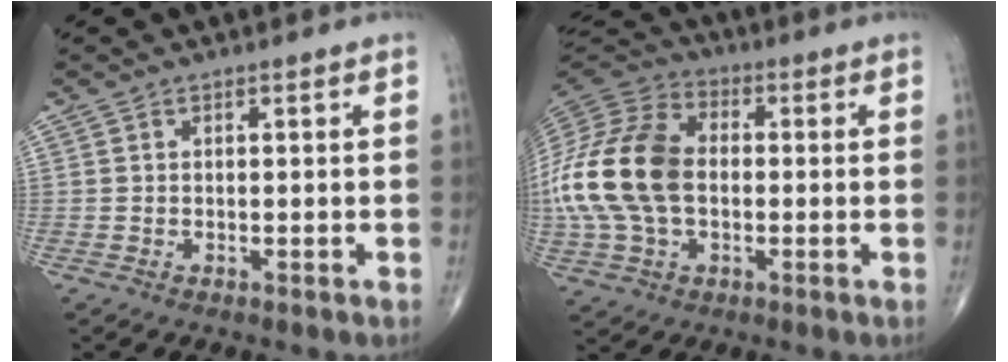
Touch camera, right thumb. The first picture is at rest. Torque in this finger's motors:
{"motor_torque": [1.79, 3.22, 2.03, -0.27, 0.57]}